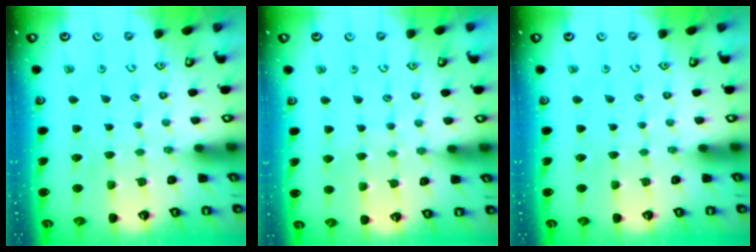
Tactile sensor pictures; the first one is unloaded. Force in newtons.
{"total": 3.8, "press": 3.8, "slide": 0.5}
{"total": 0.0}